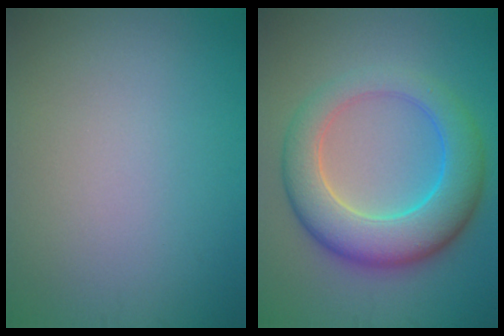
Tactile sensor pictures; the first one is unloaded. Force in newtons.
{"total": 8.1, "press": 8.1, "slide": 0.3}